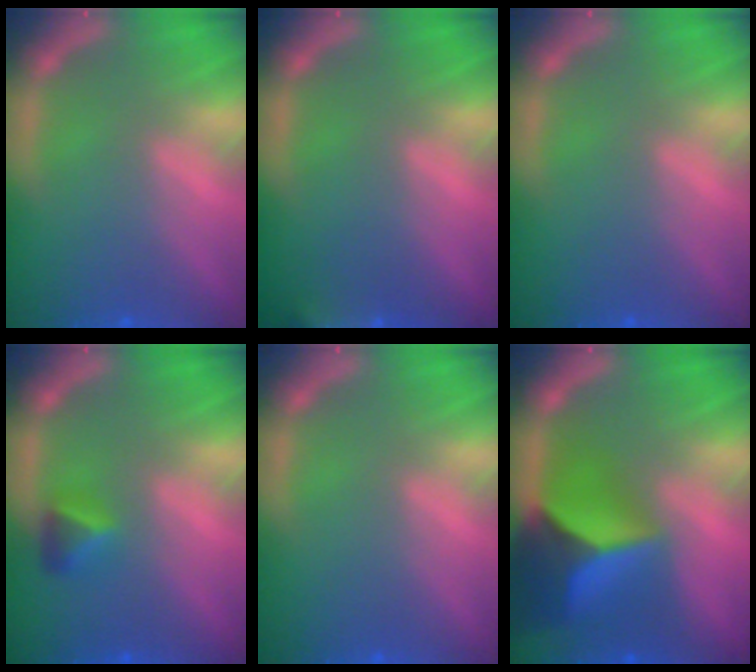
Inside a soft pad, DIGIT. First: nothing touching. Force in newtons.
{"total": 3.9}
{"total": 0.0}
{"total": 1.9}
{"total": 0.0}
{"total": 9.5}